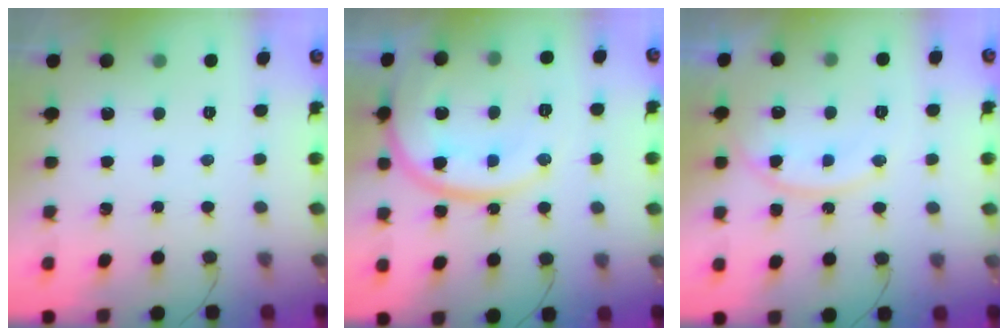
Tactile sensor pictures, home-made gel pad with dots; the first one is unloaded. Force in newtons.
{"total": 19.1, "press": 19.0, "slide": 2.5}
{"total": 14.3, "press": 14.3, "slide": 1.2}